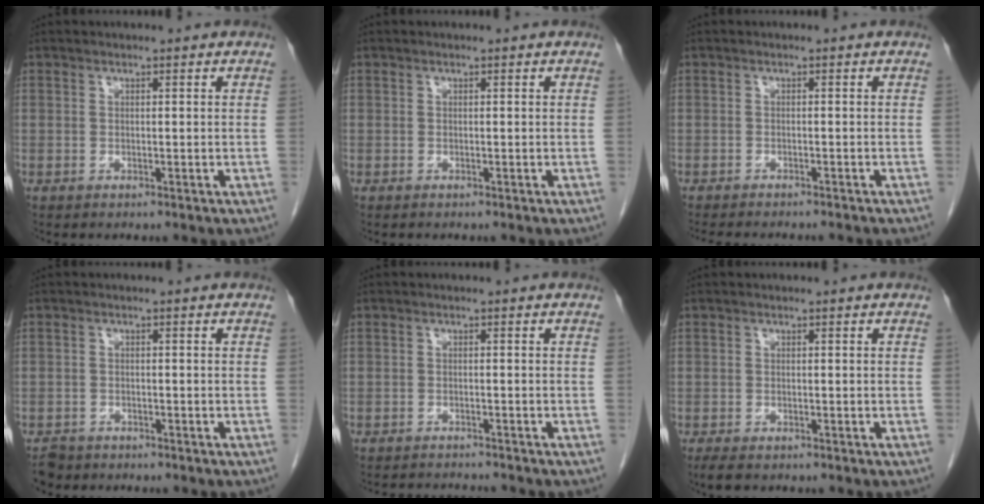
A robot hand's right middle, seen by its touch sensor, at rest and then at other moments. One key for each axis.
{"total": 0.0}
{"total": 10.0, "fx": -8.9, "fy": 1.4, "fz": 4.3, "tx": -0.049, "ty": -0.014, "tz": -0.112}
{"total": 3.0, "fx": -2.5, "fy": 1.5, "fz": 0.2, "tx": -0.010, "ty": -0.001, "tz": -0.043}
{"total": 4.3, "fx": -4.2, "fy": 0.0, "fz": 0.5, "tx": -0.002, "ty": -0.010, "tz": -0.064}
{"total": 2.5, "fx": -1.9, "fy": 0.9, "fz": 1.4, "tx": -0.030, "ty": -0.007, "tz": -0.026}